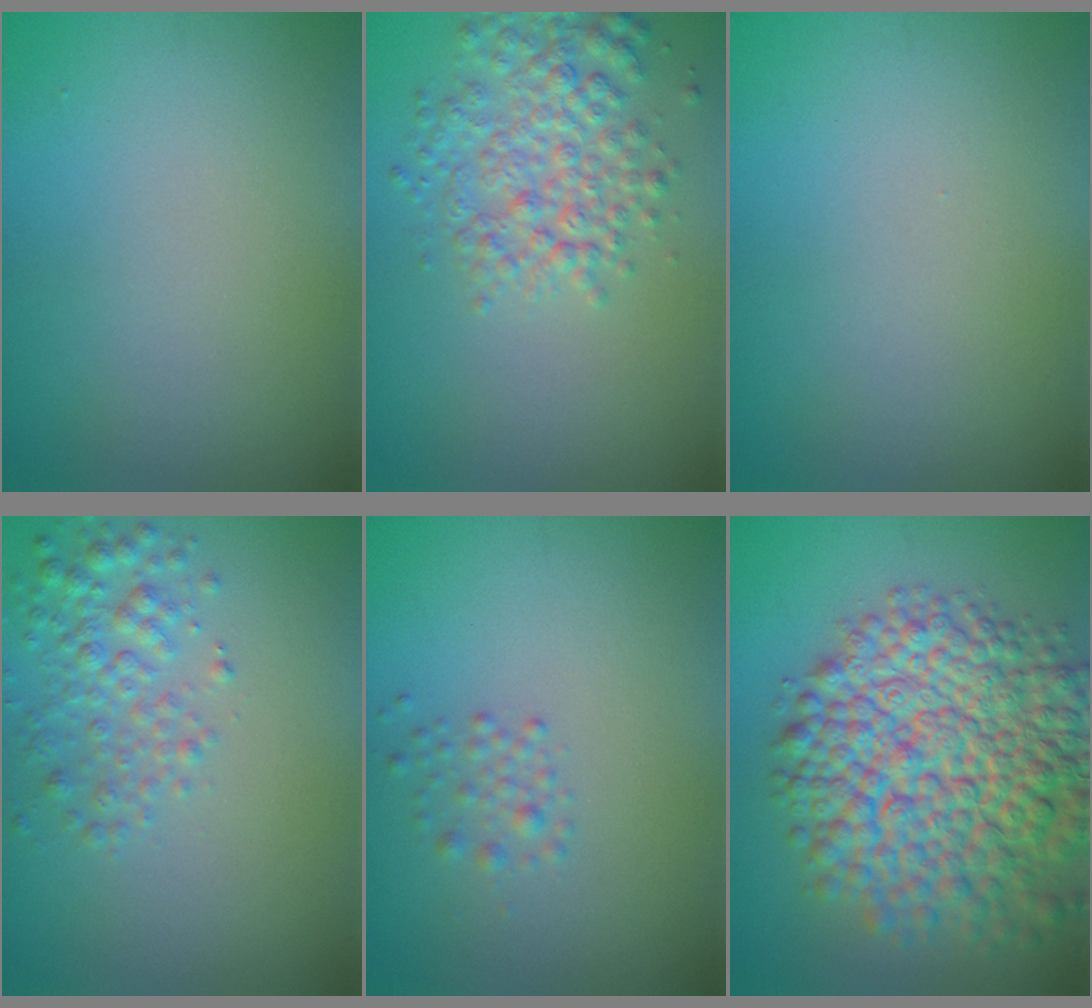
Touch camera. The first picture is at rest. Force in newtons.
{"total": 4.5, "press": 4.5, "slide": 0.2}
{"total": 0.0}
{"total": 2.8, "press": 2.8, "slide": 0.1}
{"total": 1.2, "press": 1.2, "slide": 0.0}
{"total": 12.3, "press": 12.3, "slide": 0.5}